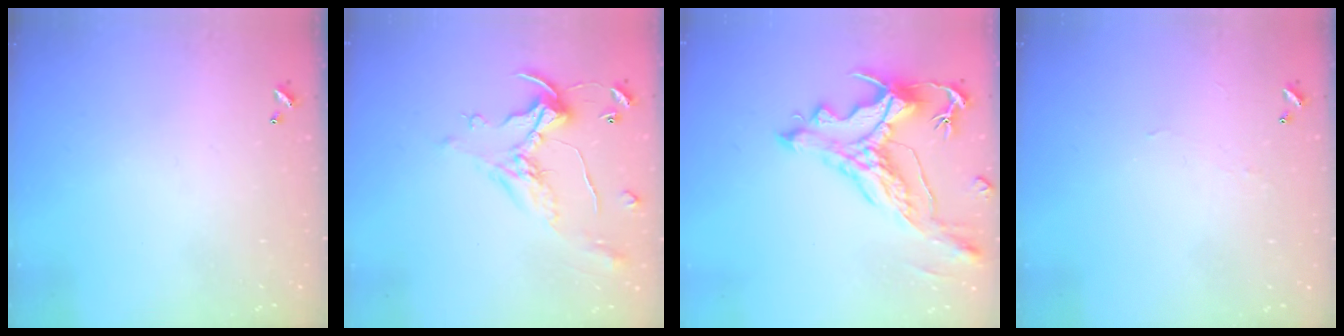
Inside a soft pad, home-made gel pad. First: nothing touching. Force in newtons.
{"total": 1.1, "press": 0.8, "slide": 0.9}
{"total": 2.9, "press": 2.6, "slide": 1.5}
{"total": 1.2, "press": 1.1, "slide": 0.3}